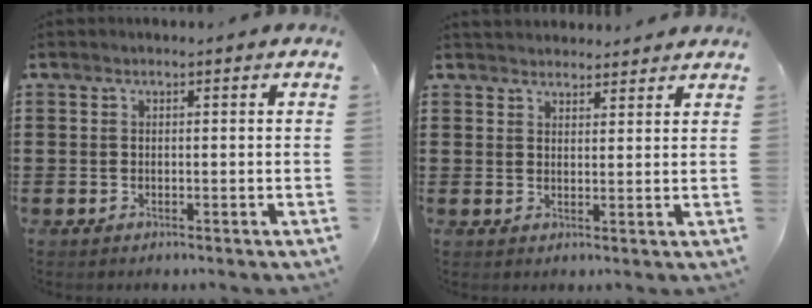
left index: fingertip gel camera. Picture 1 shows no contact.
{"total": 2.4, "force": [2.3, 0.3, -0.5], "torque": [0.002, -0.004, 0.047]}